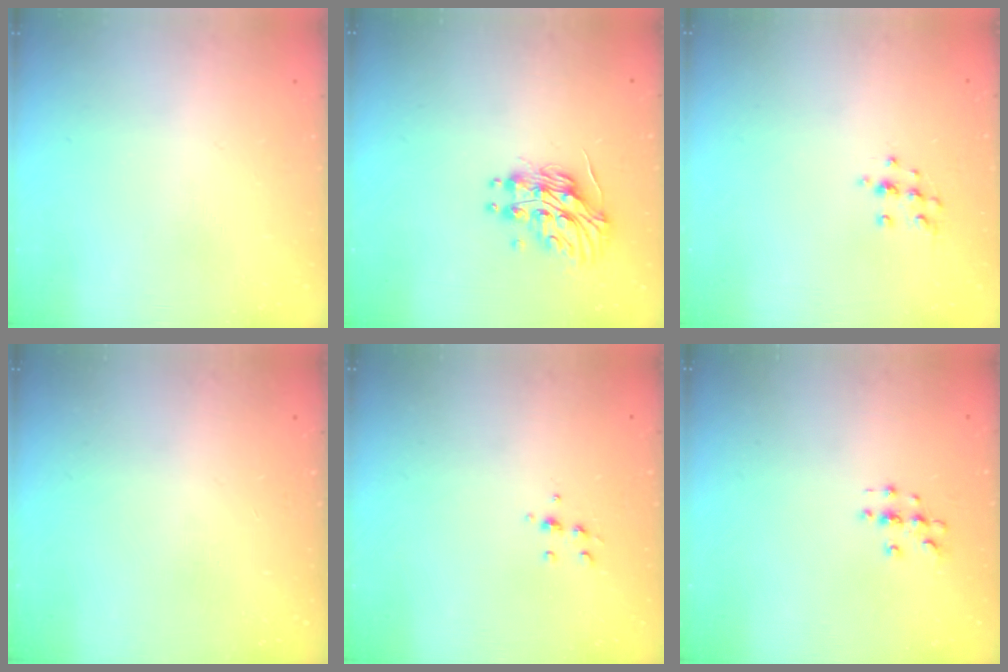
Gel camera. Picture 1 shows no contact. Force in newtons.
{"total": 14.0, "press": 13.9, "slide": 0.8}
{"total": 9.0, "press": 8.9, "slide": 0.8}
{"total": 0.0}
{"total": 5.4, "press": 5.4, "slide": 0.5}
{"total": 2.8, "press": 2.8, "slide": 0.2}